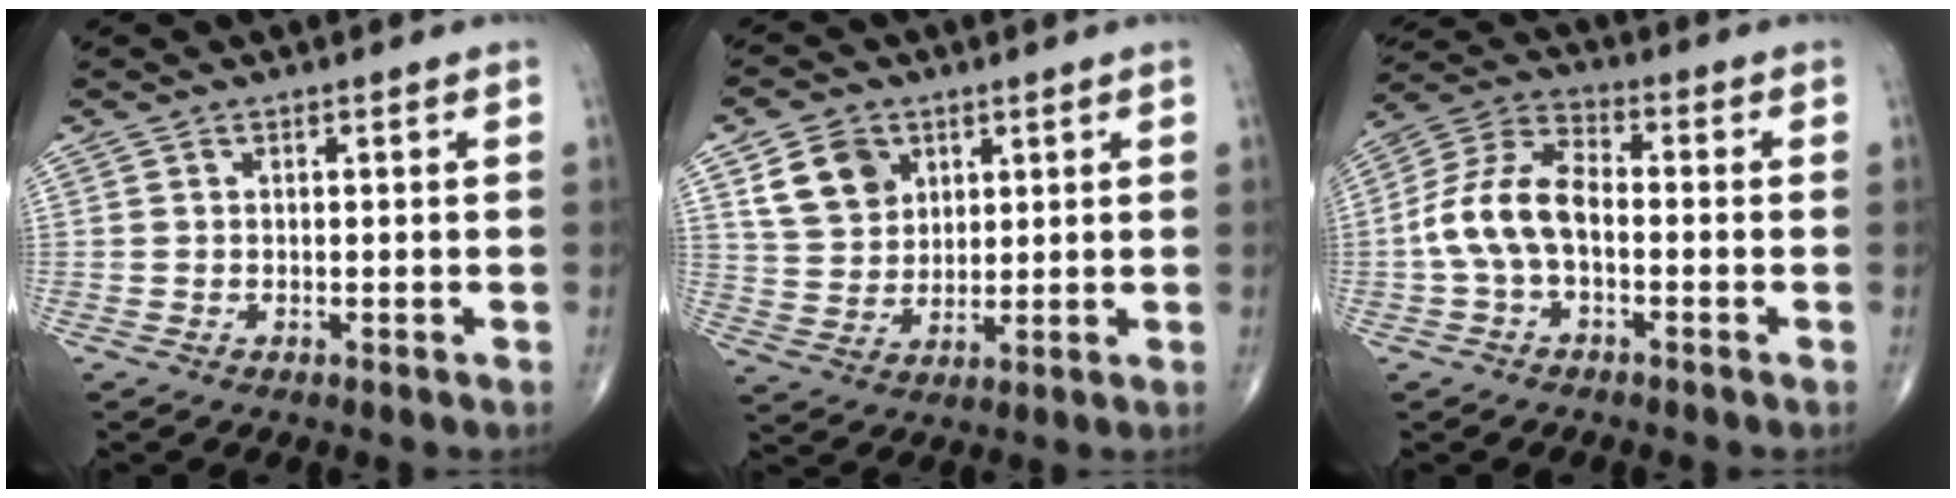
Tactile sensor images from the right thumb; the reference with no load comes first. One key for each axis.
{"total": 9.3, "fx": 4.2, "fy": 7.1, "fz": 4.2, "tx": -0.054, "ty": -0.018, "tz": 0.084}
{"total": 10.6, "fx": -1.6, "fy": 6.1, "fz": 8.5, "tx": -0.168, "ty": 0.037, "tz": -0.041}